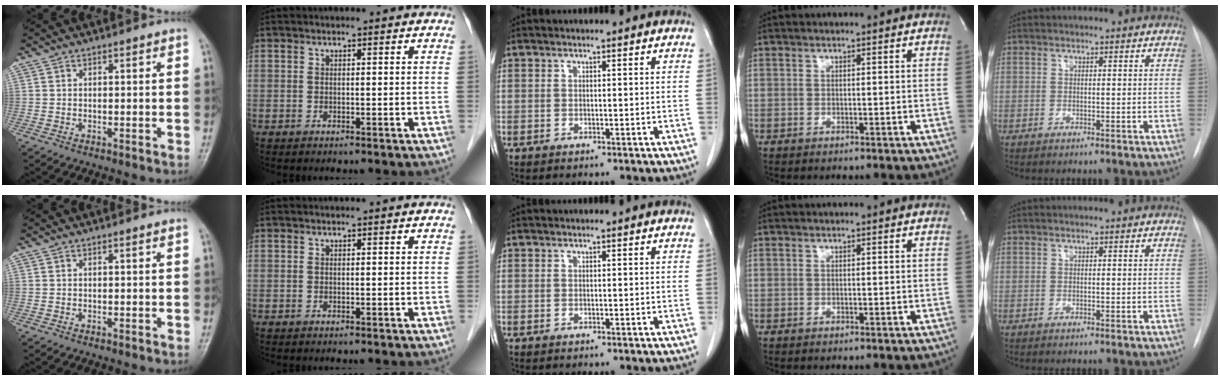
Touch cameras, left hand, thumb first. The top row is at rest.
{}